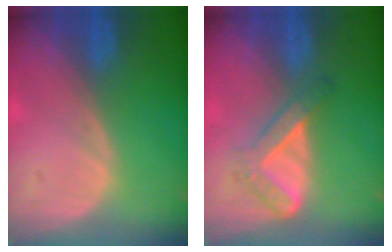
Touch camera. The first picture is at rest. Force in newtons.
{"total": 5.6, "press": 4.8, "slide": 2.9}